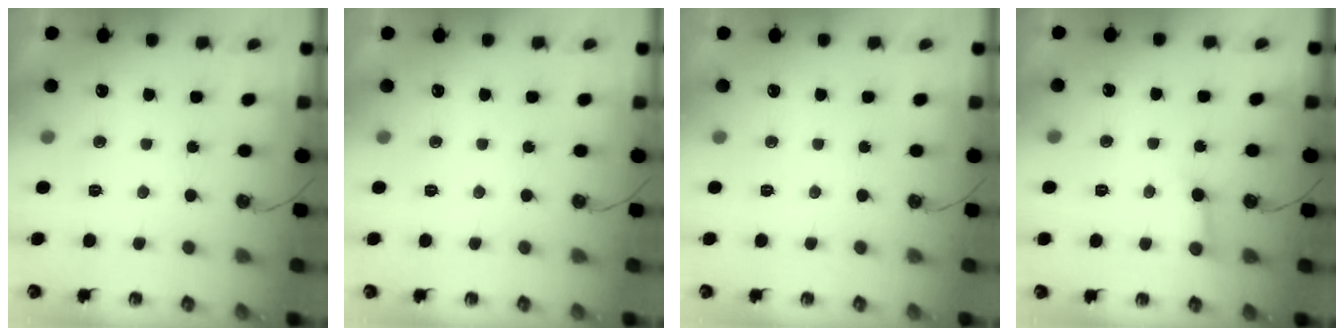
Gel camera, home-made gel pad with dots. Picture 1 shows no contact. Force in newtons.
{"total": 0.0}
{"total": 0.0}
{"total": 7.0, "press": 7.0, "slide": 0.6}